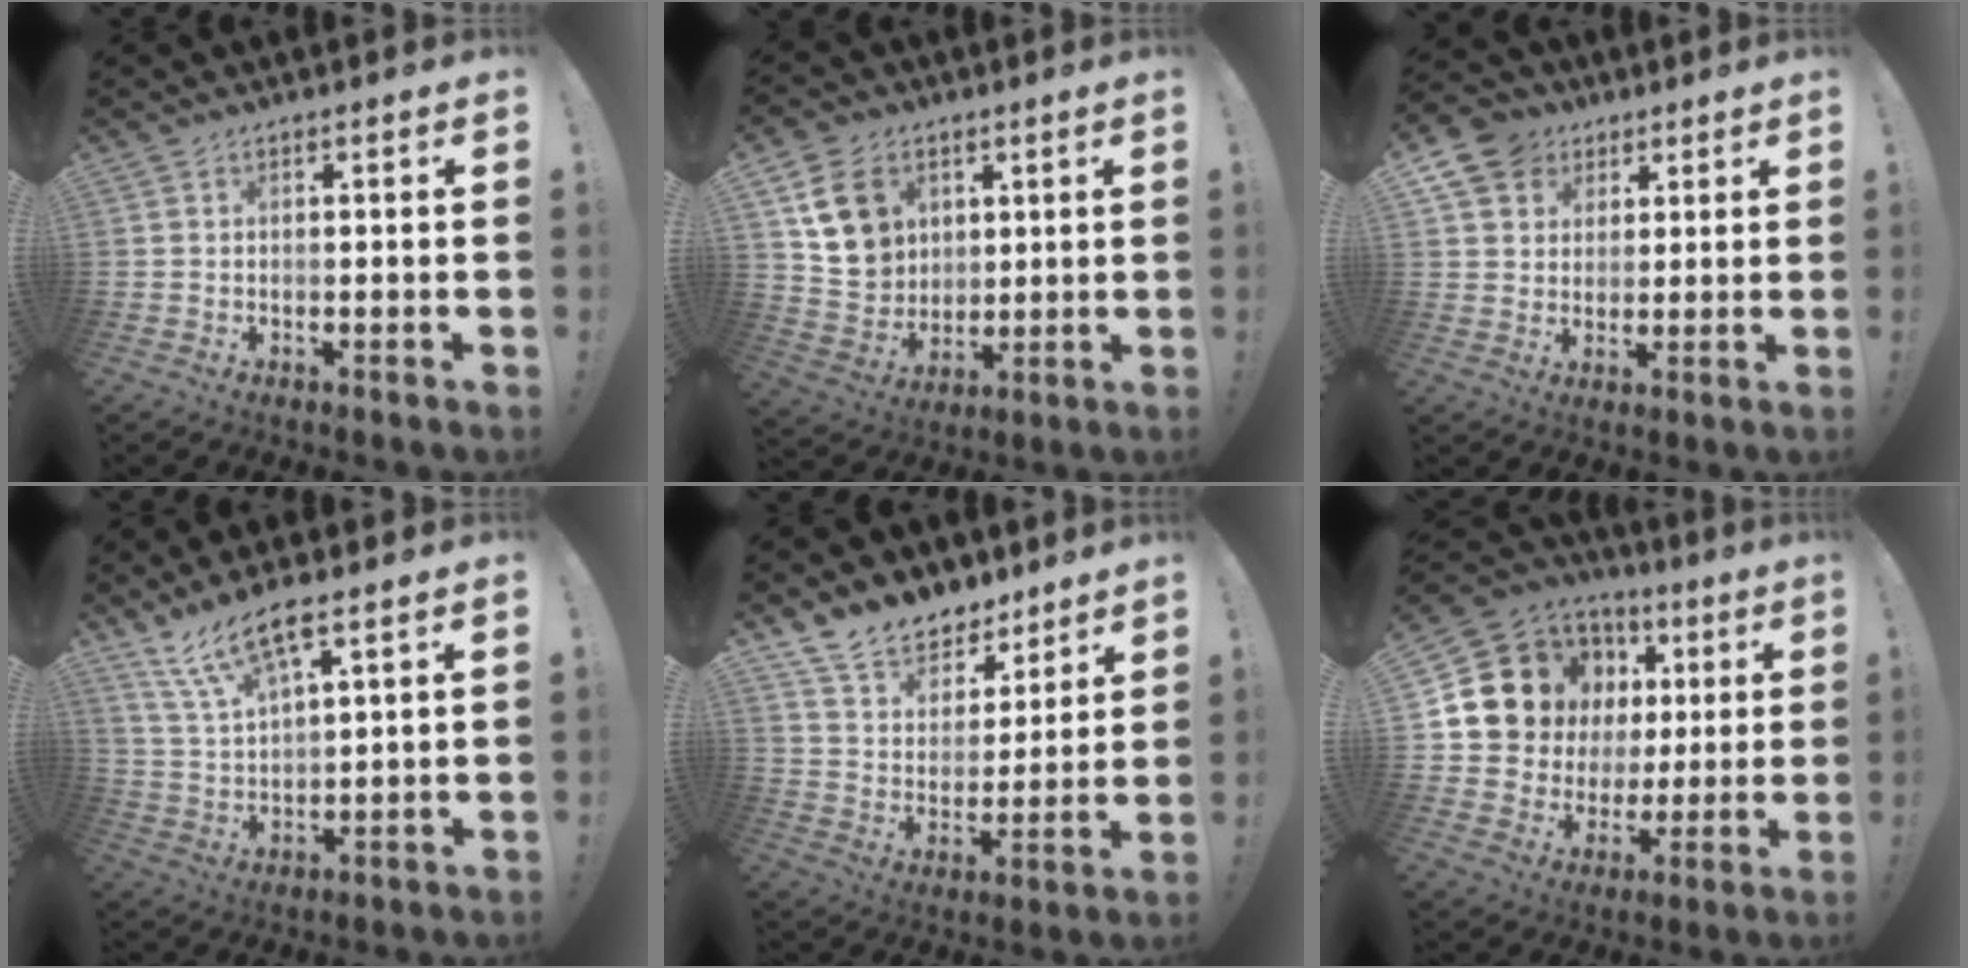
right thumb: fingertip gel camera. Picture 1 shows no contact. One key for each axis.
{"total": 12.7, "fx": 5.7, "fy": 10.2, "fz": 5.1, "tx": -0.081, "ty": -0.016, "tz": 0.118}
{"total": 10.1, "fx": 4.9, "fy": 8.3, "fz": 3.0, "tx": -0.049, "ty": -0.022, "tz": 0.099}
{"total": 11.2, "fx": 7.8, "fy": 3.1, "fz": 7.4, "tx": -0.141, "ty": -0.031, "tz": 0.141}
{"total": 12.5, "fx": 10.0, "fy": 6.5, "fz": 3.5, "tx": -0.068, "ty": -0.077, "tz": 0.190}
{"total": 12.5, "fx": 4.7, "fy": 10.8, "fz": 4.3, "tx": -0.075, "ty": -0.030, "tz": 0.110}